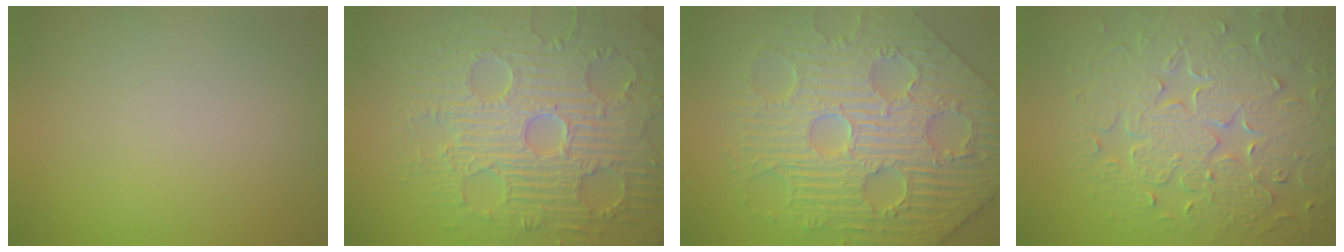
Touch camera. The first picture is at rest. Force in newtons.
{"total": 9.1, "press": 6.7, "slide": 6.2}
{"total": 9.3, "press": 7.4, "slide": 5.6}
{"total": 8.8, "press": 6.4, "slide": 6.0}